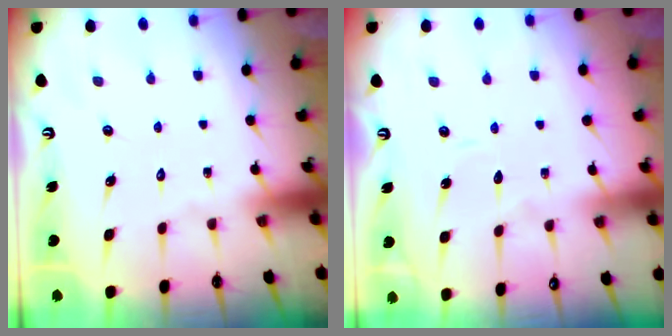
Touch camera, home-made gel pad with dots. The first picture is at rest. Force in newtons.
{"total": 3.4, "press": 3.4, "slide": 0.1}